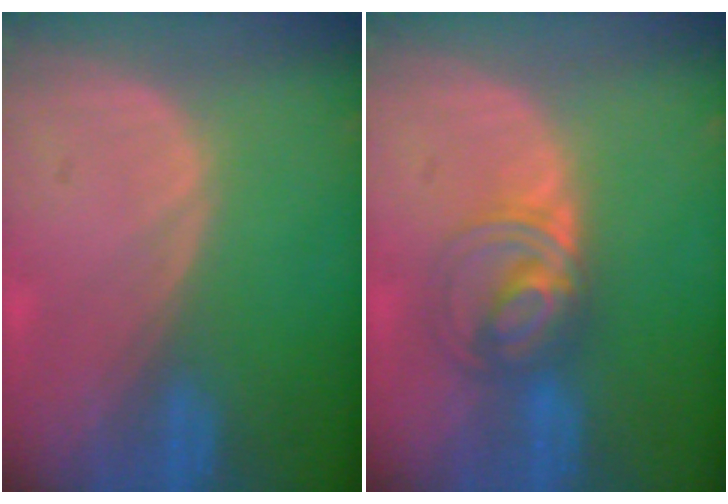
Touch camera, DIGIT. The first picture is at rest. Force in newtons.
{"total": 5.6, "press": 5.6, "slide": 0.5}